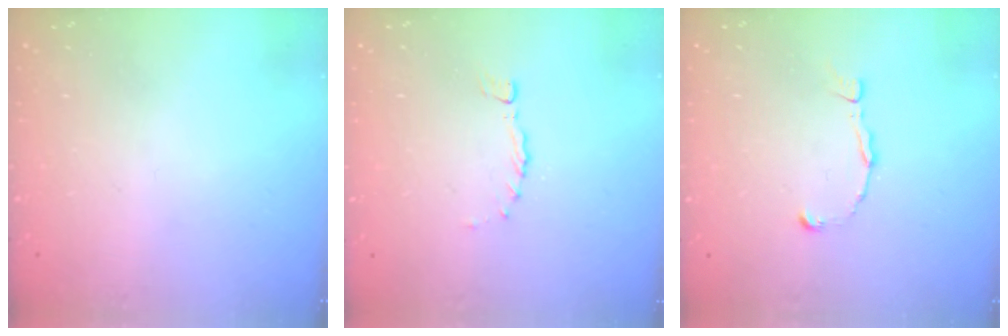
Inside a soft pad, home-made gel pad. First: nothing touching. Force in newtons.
{"total": 0.0}
{"total": 1.8, "press": 1.8, "slide": 0.1}